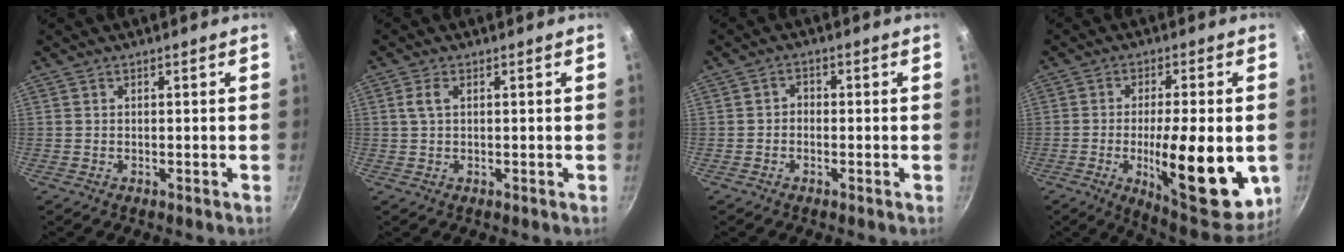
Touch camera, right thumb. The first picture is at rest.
{"total": 2.4, "force": [0.6, 1.1, 2.0], "torque": [-0.043, 0.005, 0.013]}
{"total": 1.8, "force": [-0.6, 1.5, 1.0], "torque": [-0.012, 0.012, -0.014]}
{"total": 19.8, "force": [-3.8, 6.4, 18.4], "torque": [-0.241, 0.000, -0.047]}